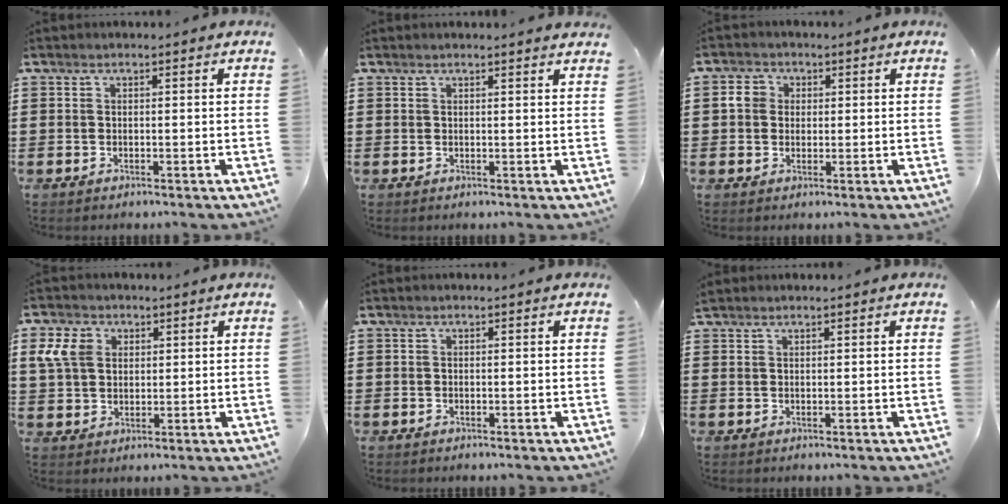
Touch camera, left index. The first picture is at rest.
{"total": 1.1, "force": [1.0, -0.1, 0.4], "torque": [-0.009, 0.000, 0.019]}
{"total": 3.2, "force": [0.6, 2.9, 1.1], "torque": [-0.035, 0.013, 0.007]}
{"total": 5.4, "force": [2.0, 4.3, 2.5], "torque": [-0.075, 0.015, 0.033]}
{"total": 0.0}
{"total": 0.7, "force": [0.7, 0.0, 0.3], "torque": [-0.006, -0.001, 0.014]}